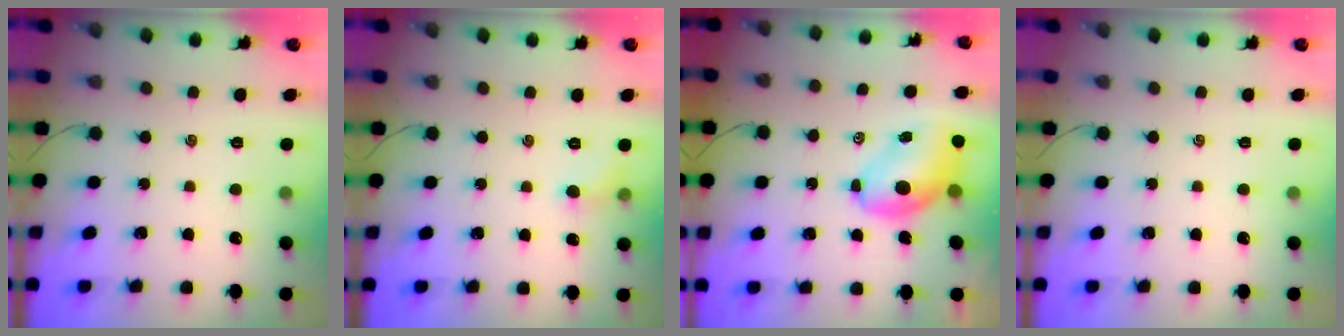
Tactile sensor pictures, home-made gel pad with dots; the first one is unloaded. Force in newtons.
{"total": 4.1, "press": 3.8, "slide": 1.4}
{"total": 8.3, "press": 7.8, "slide": 2.6}
{"total": 1.1, "press": 0.9, "slide": 0.5}